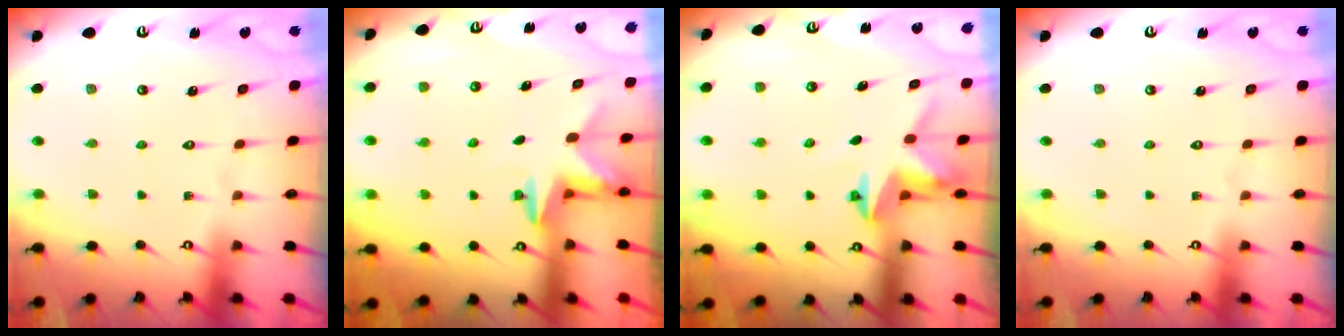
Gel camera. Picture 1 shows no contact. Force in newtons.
{"total": 2.4, "press": 2.4, "slide": 0.4}
{"total": 3.4, "press": 3.3, "slide": 0.3}
{"total": 0.0}